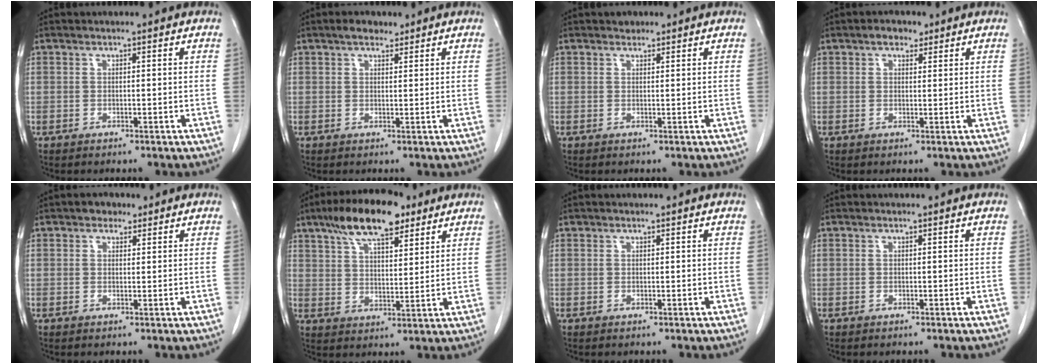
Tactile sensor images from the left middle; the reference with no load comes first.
{"total": 2.5, "force": [1.9, 1.1, 1.1], "torque": [-0.024, 0.007, 0.028]}
{"total": 1.0, "force": [0.8, 0.5, 0.1], "torque": [-0.004, 0.000, 0.010]}
{"total": 2.5, "force": [1.7, 1.4, 1.2], "torque": [-0.022, 0.007, 0.025]}
{"total": 2.1, "force": [1.4, 1.4, 0.8], "torque": [-0.014, 0.005, 0.020]}
{"total": 12.8, "force": [8.6, 4.1, 8.6], "torque": [-0.154, 0.019, 0.149]}
{"total": 0.0}
{"total": 0.0}